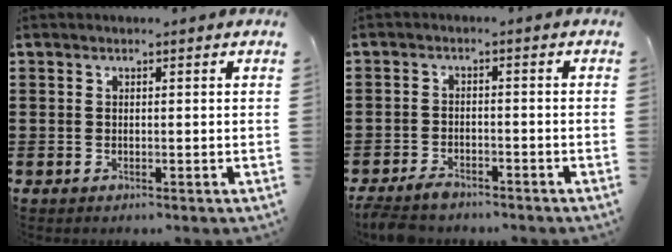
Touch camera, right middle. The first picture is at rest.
{"total": 2.8, "force": [-2.6, 0.7, 0.8], "torque": [-0.025, 0.001, -0.055]}